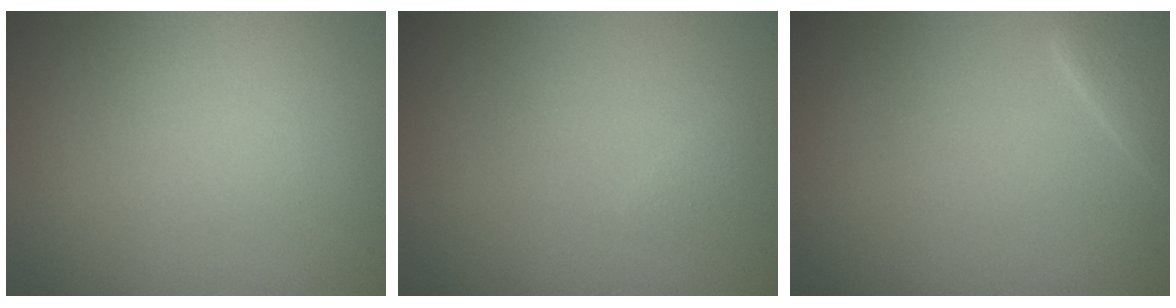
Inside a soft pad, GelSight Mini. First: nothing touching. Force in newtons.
{"total": 0.6, "press": 0.6, "slide": 0.1}
{"total": 2.6, "press": 2.6, "slide": 0.2}